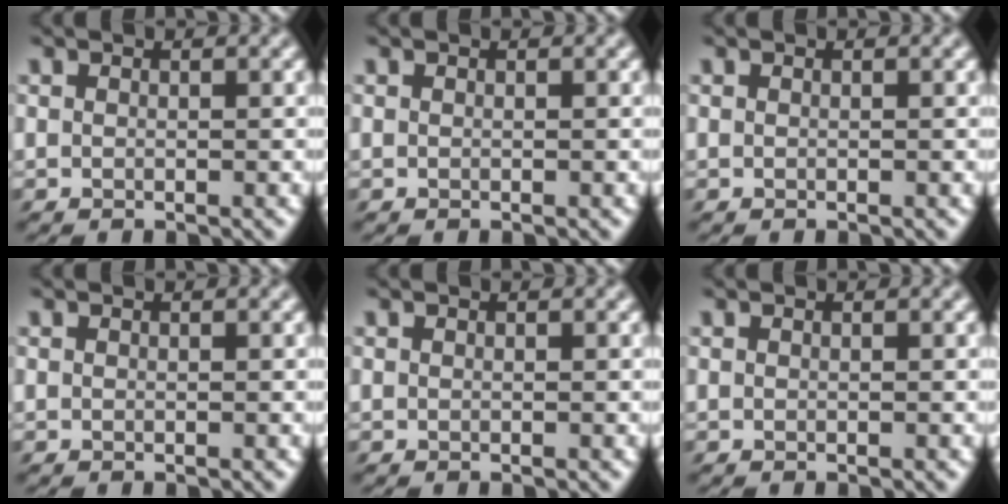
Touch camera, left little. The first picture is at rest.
{"total": 0.0}
{"total": 0.0}
{"total": 0.0}
{"total": 0.0}
{"total": 0.0}